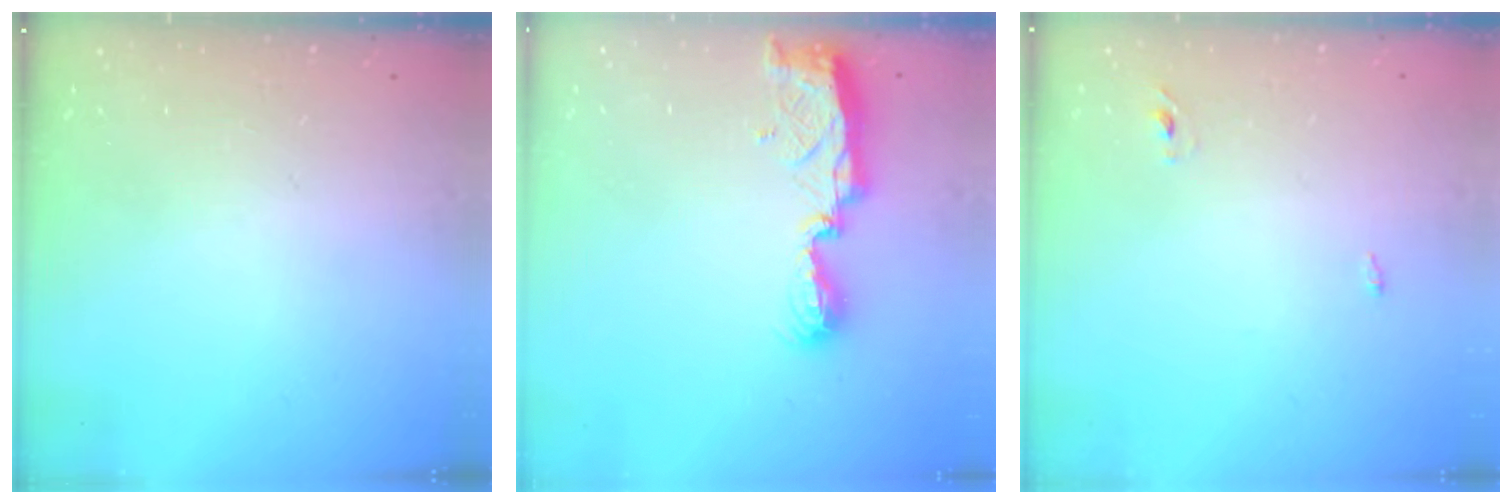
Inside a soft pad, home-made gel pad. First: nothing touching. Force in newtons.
{"total": 7.7, "press": 7.6, "slide": 0.6}
{"total": 2.3, "press": 2.1, "slide": 1.0}